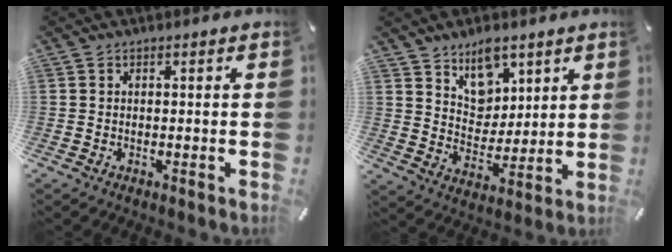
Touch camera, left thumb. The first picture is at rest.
{"total": 9.8, "force": [6.6, 6.9, 2.6], "torque": [-0.031, -0.049, 0.120]}